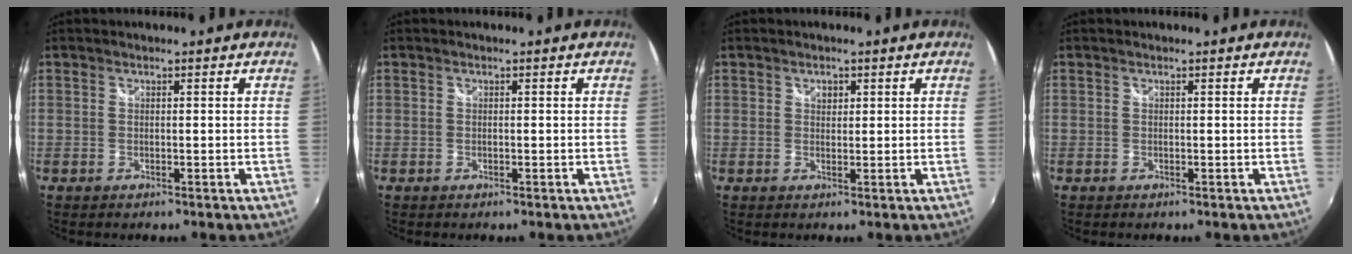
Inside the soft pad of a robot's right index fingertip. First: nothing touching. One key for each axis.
{"total": 0.0}
{"total": 1.5, "fx": 0.6, "fy": 1.2, "fz": 0.6, "tx": -0.006, "ty": 0.003, "tz": 0.010}
{"total": 0.0}